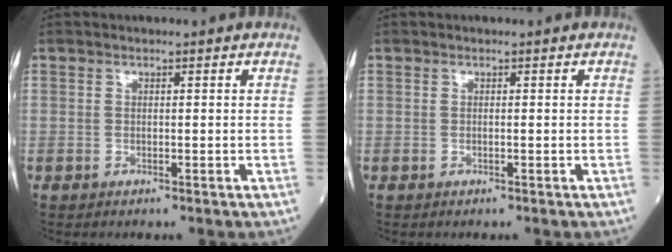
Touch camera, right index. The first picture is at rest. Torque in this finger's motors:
{"motor_torque": [-0.08, -0.06, 0.00, -0.01]}